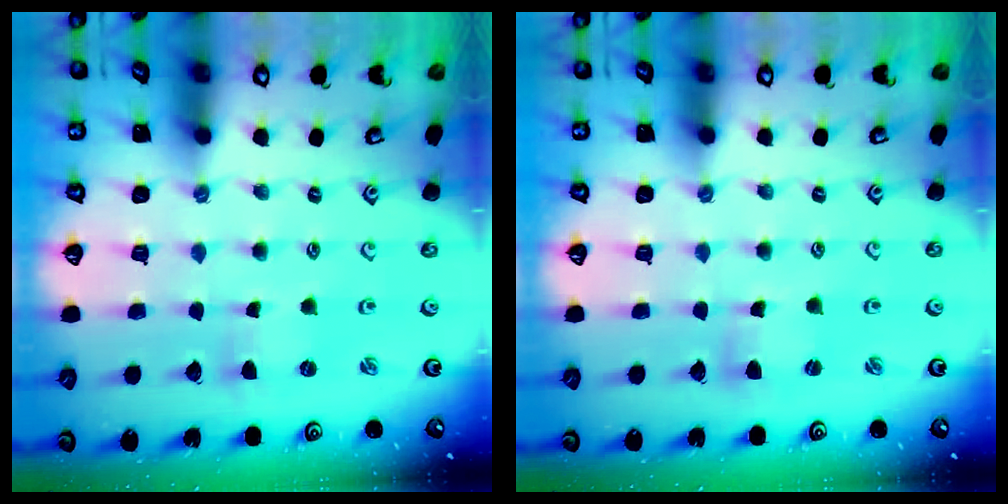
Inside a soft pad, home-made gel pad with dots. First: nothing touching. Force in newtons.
{"total": 1.1, "press": 1.1, "slide": 0.2}